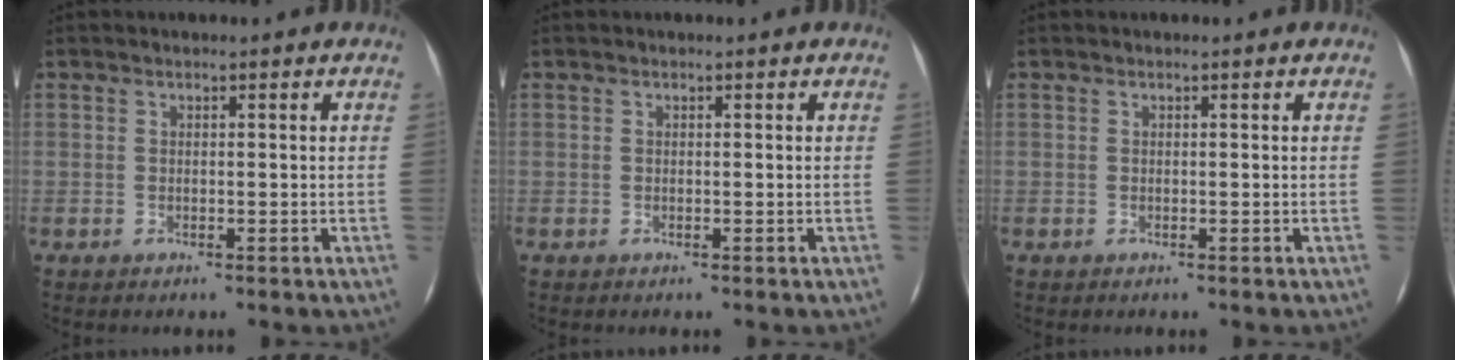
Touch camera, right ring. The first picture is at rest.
{"total": 0.0}
{"total": 0.0}